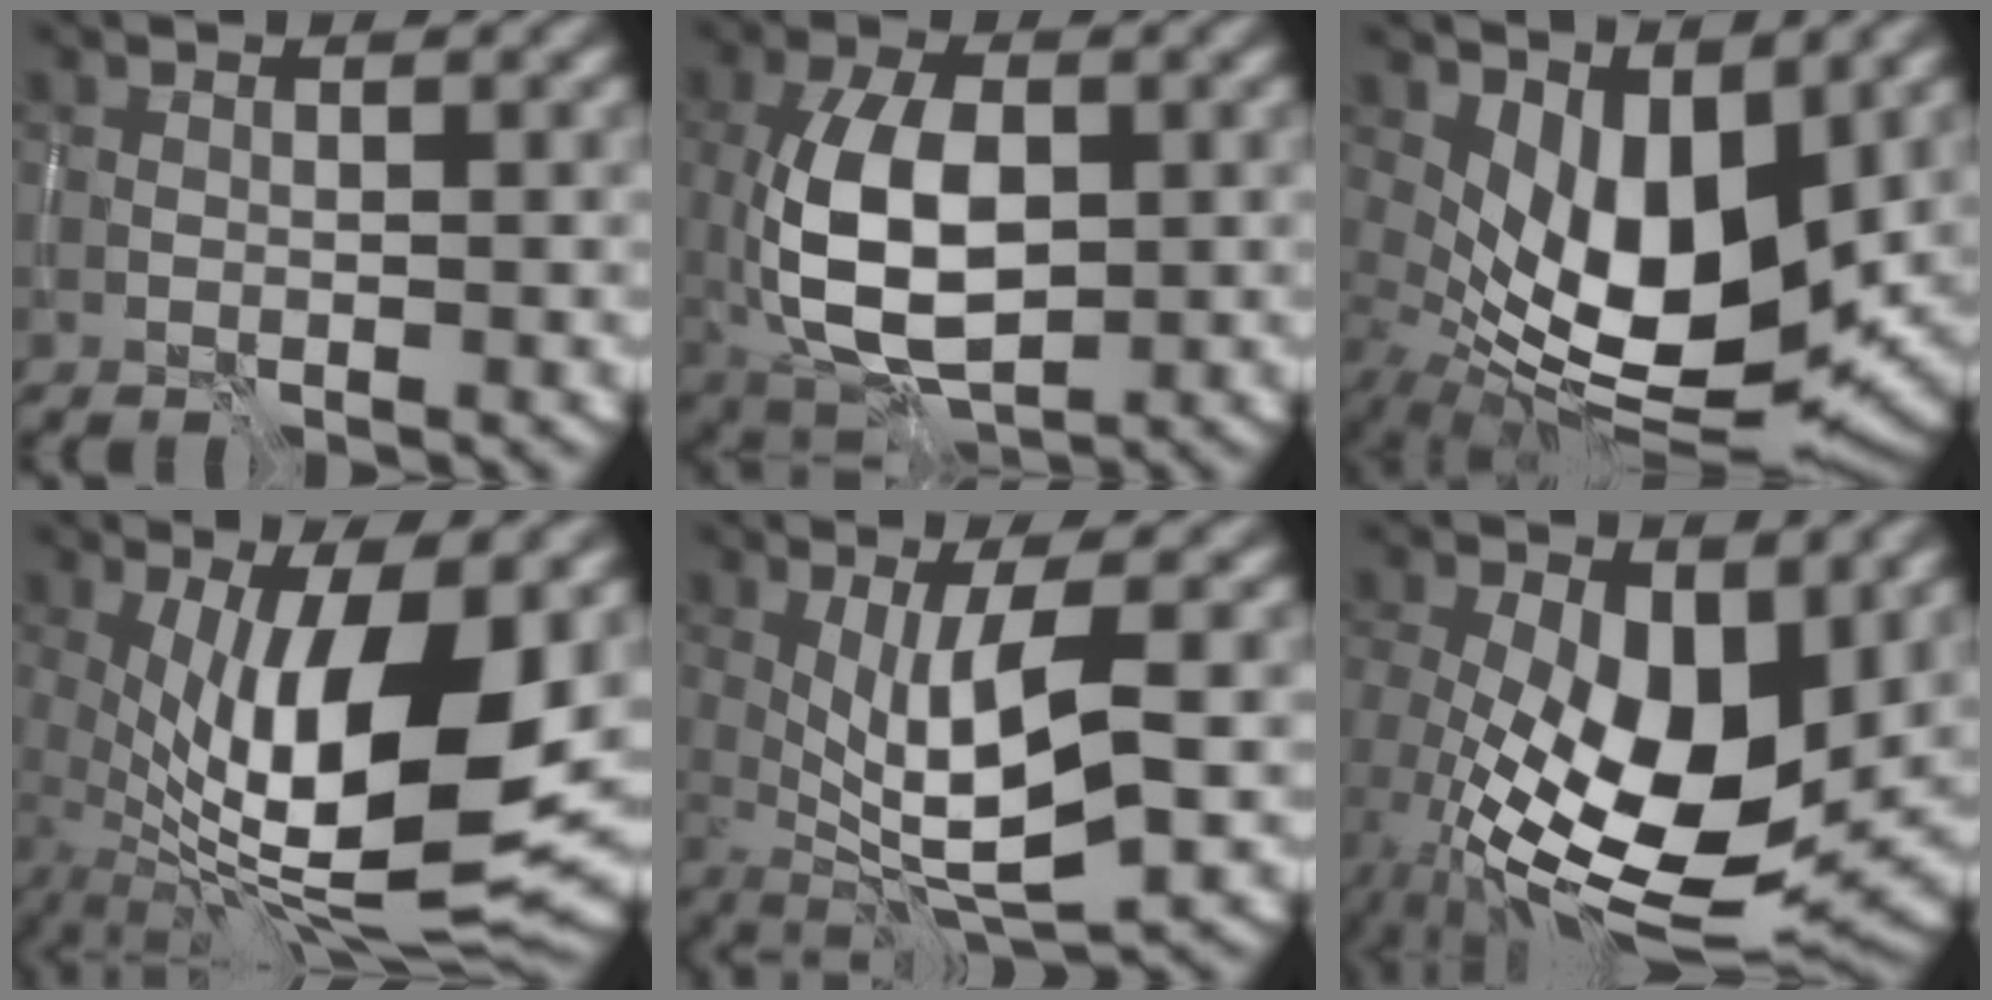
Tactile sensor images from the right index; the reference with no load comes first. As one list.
[{"total": 9.0, "force": [-0.4, 4.8, 7.6], "torque": [-0.156, -0.001, -0.005]}, {"total": 9.7, "force": [1.1, 4.7, 8.5], "torque": [-0.149, -0.022, 0.025]}, {"total": 12.9, "force": [0.4, 4.0, 12.2], "torque": [-0.189, -0.014, 0.009]}, {"total": 7.0, "force": [0.0, 1.8, 6.8], "torque": [-0.118, -0.006, 0.005]}, {"total": 12.1, "force": [-0.5, 6.0, 10.5], "torque": [-0.190, -0.021, -0.005]}]